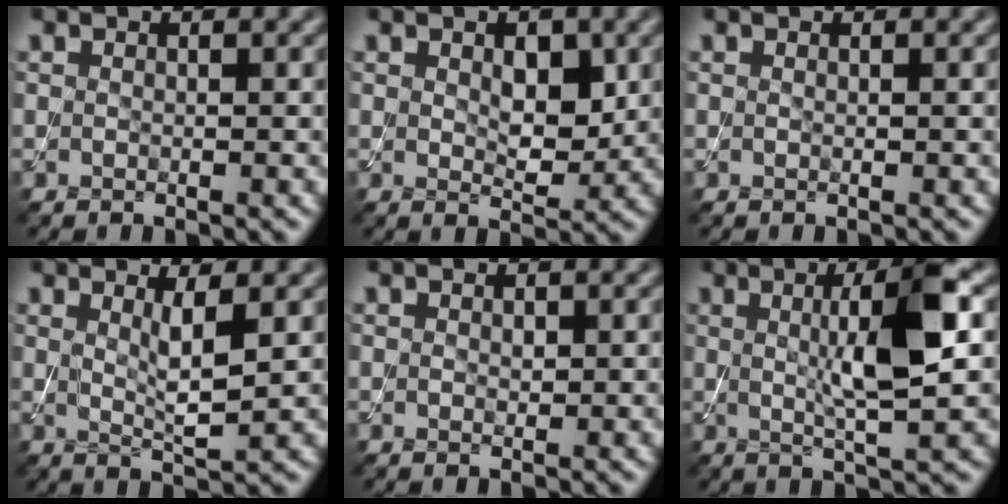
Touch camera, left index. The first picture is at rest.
{"total": 3.4, "force": [0.7, 2.0, 2.7], "torque": [-0.046, -0.009, 0.015]}
{"total": 0.0}
{"total": 2.9, "force": [1.0, 0.6, 2.7], "torque": [-0.045, -0.010, 0.019]}
{"total": 0.6, "force": [0.2, 0.4, 0.4], "torque": [-0.005, -0.001, 0.002]}
{"total": 7.1, "force": [1.0, 1.4, 6.9], "torque": [-0.111, 0.006, 0.017]}